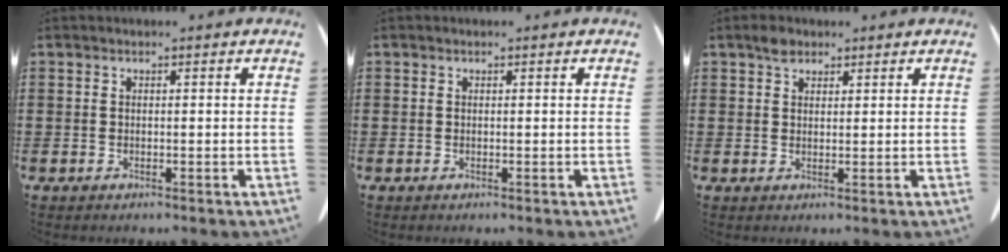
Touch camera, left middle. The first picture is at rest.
{"total": 0.0}
{"total": 2.3, "force": [1.6, 1.3, 1.0], "torque": [-0.015, 0.001, 0.029]}